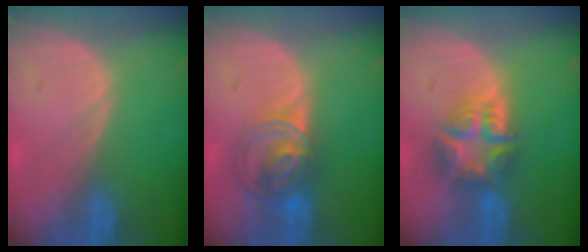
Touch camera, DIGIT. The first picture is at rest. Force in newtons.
{"total": 7.3, "press": 6.3, "slide": 3.7}
{"total": 7.9, "press": 6.7, "slide": 4.2}